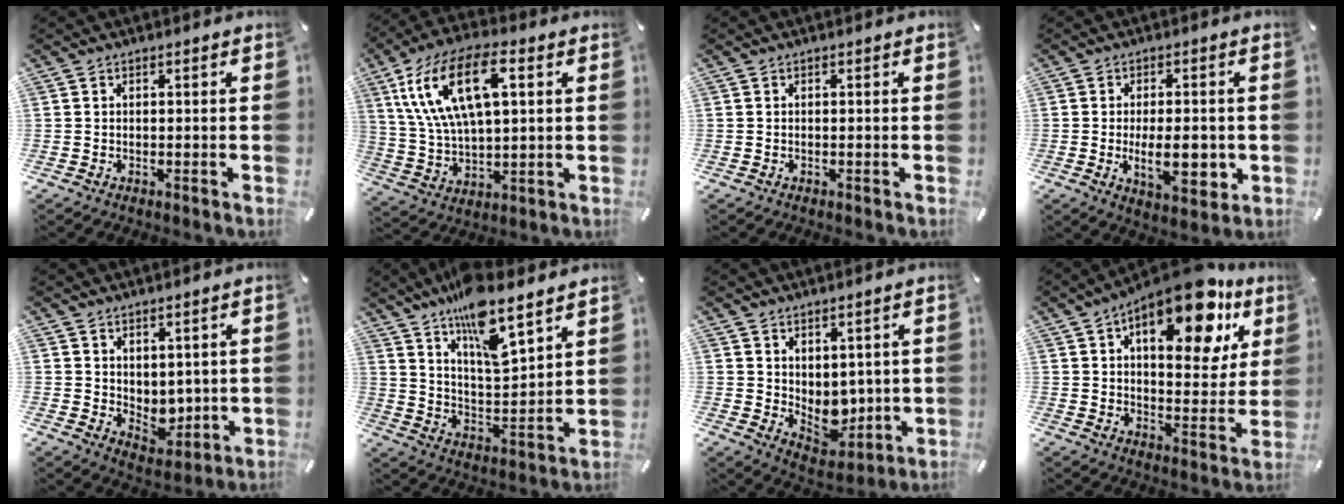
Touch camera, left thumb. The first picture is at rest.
{"total": 16.9, "force": [6.7, 8.1, 13.2], "torque": [-0.301, -0.003, 0.113]}
{"total": 0.0}
{"total": 10.6, "force": [-1.5, 4.8, 9.4], "torque": [-0.145, -0.014, -0.026]}
{"total": 4.8, "force": [2.7, 3.8, 1.2], "torque": [0.001, -0.026, 0.048]}
{"total": 14.0, "force": [11.1, 4.2, 7.5], "torque": [-0.135, -0.071, 0.194]}
{"total": 6.3, "force": [2.3, 5.4, 2.4], "torque": [-0.024, -0.028, 0.051]}
{"total": 20.0, "force": [11.7, 8.8, 13.7], "torque": [-0.193, -0.061, 0.185]}